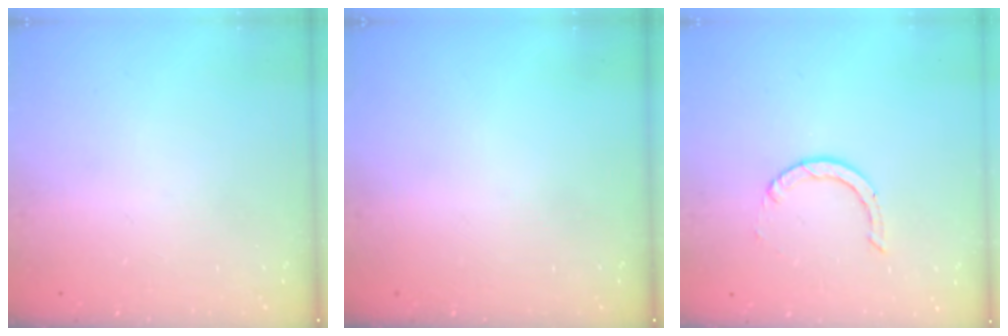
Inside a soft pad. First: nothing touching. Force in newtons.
{"total": 0.0}
{"total": 0.8, "press": 0.8, "slide": 0.1}